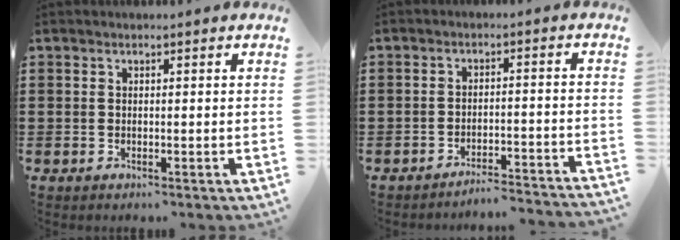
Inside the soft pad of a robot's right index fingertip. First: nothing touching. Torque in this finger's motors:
{"motor_torque": [0.28, 0.87, -0.85, -0.21]}